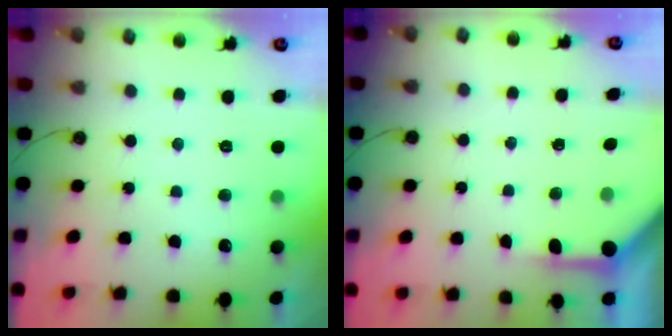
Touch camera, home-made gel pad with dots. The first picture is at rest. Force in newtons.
{"total": 3.8, "press": 3.7, "slide": 0.5}